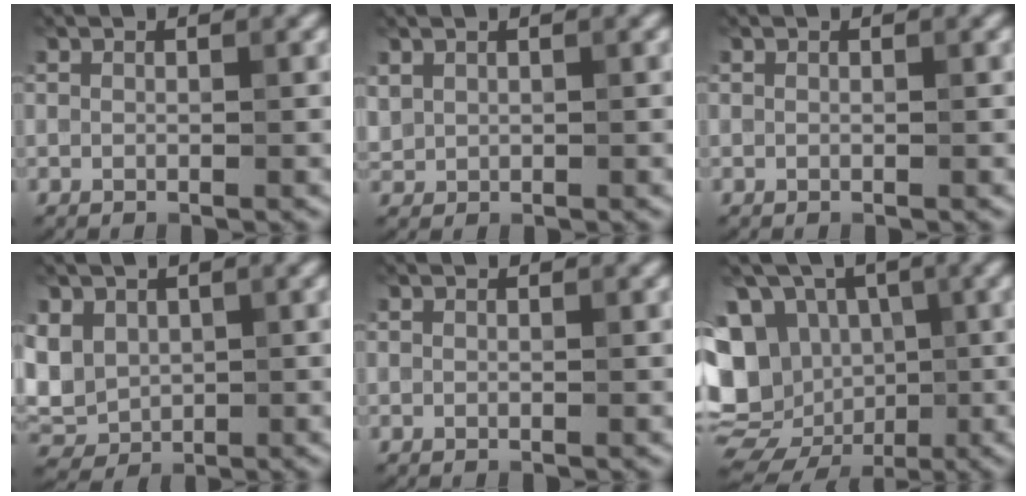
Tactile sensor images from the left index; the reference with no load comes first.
{"total": 0.9, "force": [0.6, 0.6, 0.1], "torque": [-0.004, 0.000, 0.016]}
{"total": 0.0}
{"total": 4.1, "force": [0.8, 3.5, 2.1], "torque": [-0.052, -0.002, 0.014]}
{"total": 0.0}
{"total": 17.1, "force": [-2.7, 14.6, 8.5], "torque": [-0.188, -0.010, -0.051]}